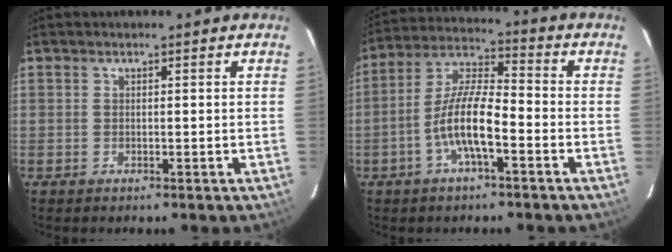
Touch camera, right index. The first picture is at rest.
{"total": 10.4, "force": [-4.0, 2.6, 9.3], "torque": [-0.193, 0.007, -0.079]}